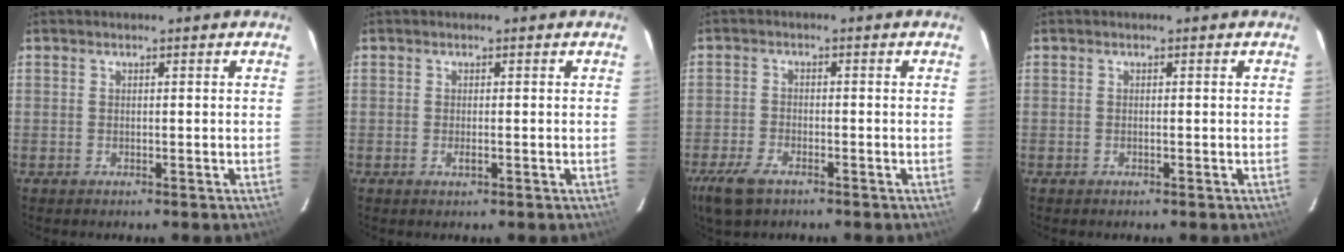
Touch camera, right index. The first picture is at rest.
{"total": 1.0, "force": [-0.4, 0.2, 0.9], "torque": [-0.016, -0.003, -0.006]}
{"total": 6.5, "force": [-4.4, 2.9, 3.9], "torque": [-0.108, -0.012, -0.086]}
{"total": 0.0}